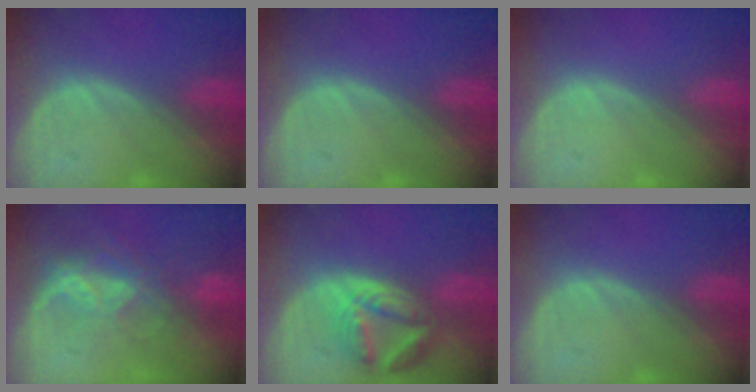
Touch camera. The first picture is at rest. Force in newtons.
{"total": 0.0}
{"total": 0.0}
{"total": 6.6, "press": 5.9, "slide": 2.8}
{"total": 8.2, "press": 7.2, "slide": 3.9}
{"total": 0.0}